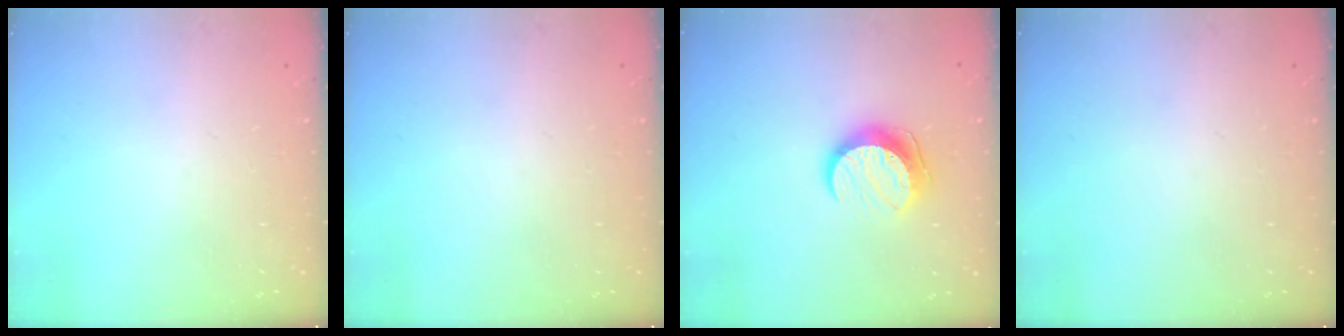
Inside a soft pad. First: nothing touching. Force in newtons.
{"total": 0.0}
{"total": 10.1, "press": 10.1, "slide": 0.5}
{"total": 0.0}